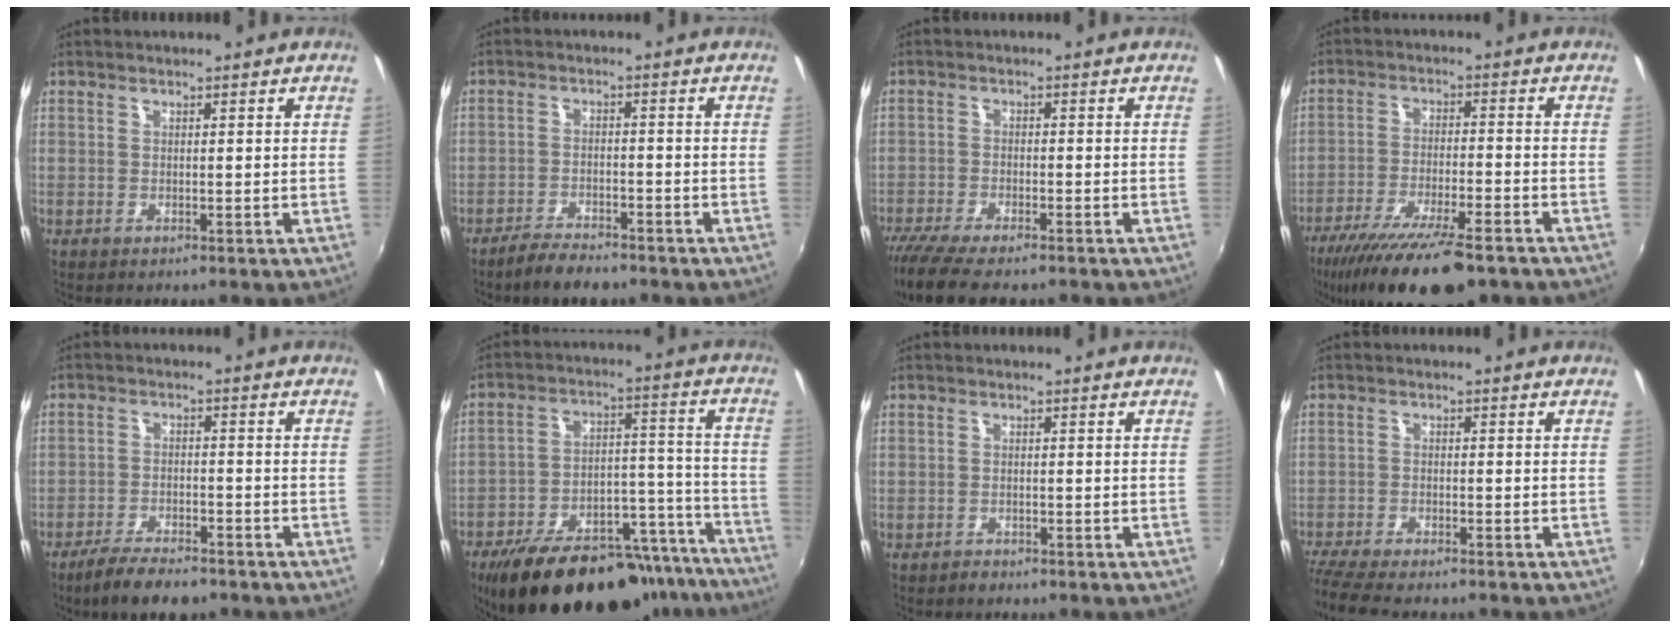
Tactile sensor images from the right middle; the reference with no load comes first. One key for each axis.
{"total": 5.6, "fx": -4.8, "fy": 1.6, "fz": 2.4, "tx": -0.067, "ty": -0.006, "tz": -0.084}
{"total": 10.3, "fx": -8.5, "fy": 2.1, "fz": 5.3, "tx": -0.128, "ty": -0.042, "tz": -0.151}
{"total": 17.1, "fx": -12.9, "fy": 3.8, "fz": 10.6, "tx": -0.208, "ty": -0.044, "tz": -0.211}
{"total": 8.0, "fx": -6.5, "fy": 2.2, "fz": 4.2, "tx": -0.102, "ty": -0.014, "tz": -0.113}
{"total": 29.4, "fx": -24.0, "fy": 10.6, "fz": 13.2, "tx": -0.210, "ty": 0.023, "tz": -0.318}
{"total": 1.1, "fx": -0.9, "fy": 0.6, "fz": -0.2, "tx": 0.000, "ty": 0.003, "tz": -0.016}
{"total": 8.8, "fx": -7.6, "fy": 1.1, "fz": 4.1, "tx": -0.111, "ty": -0.040, "tz": -0.134}